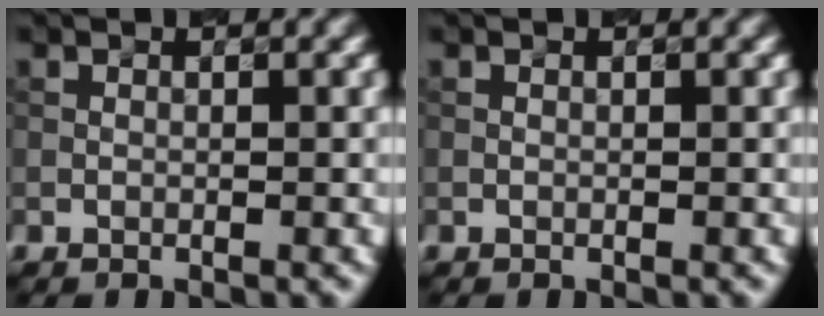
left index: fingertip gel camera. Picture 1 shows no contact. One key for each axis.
{"total": 0.0}